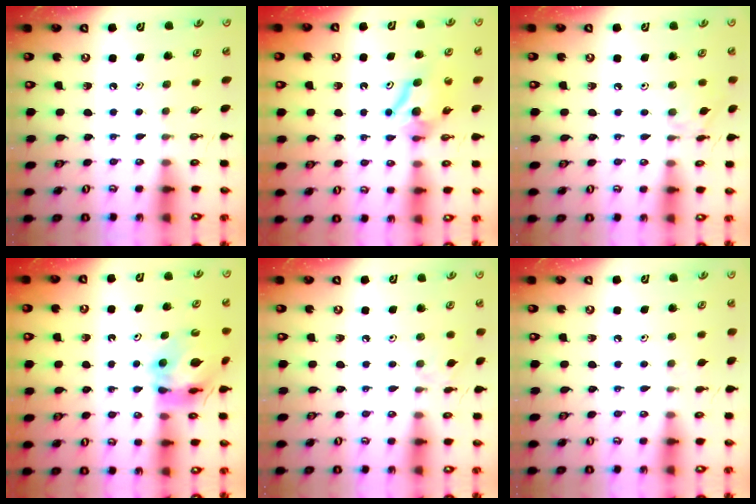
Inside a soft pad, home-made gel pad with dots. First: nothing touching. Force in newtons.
{"total": 8.6, "press": 8.6, "slide": 0.4}
{"total": 6.5, "press": 6.5, "slide": 0.4}
{"total": 12.6, "press": 12.6, "slide": 1.5}
{"total": 5.4, "press": 5.4, "slide": 0.8}
{"total": 3.9, "press": 3.9, "slide": 0.7}